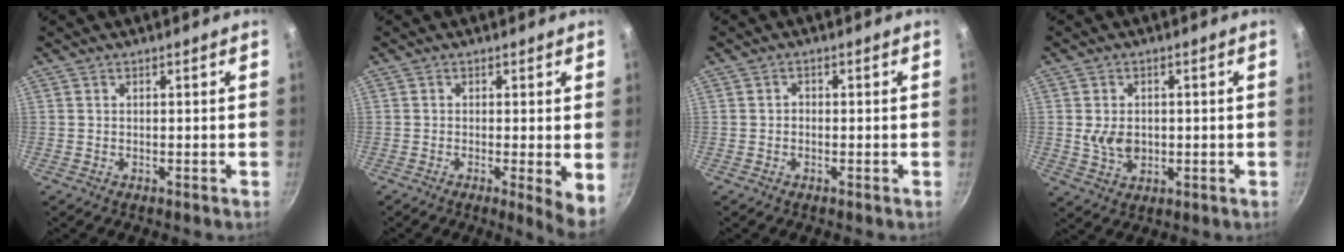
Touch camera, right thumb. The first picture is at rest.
{"total": 5.1, "force": [-0.6, 0.8, 5.0], "torque": [-0.065, -0.012, -0.009]}
{"total": 0.9, "force": [-0.3, 0.7, 0.4], "torque": [-0.006, 0.004, -0.007]}
{"total": 5.5, "force": [0.0, 4.1, 3.7], "torque": [-0.058, -0.006, 0.005]}